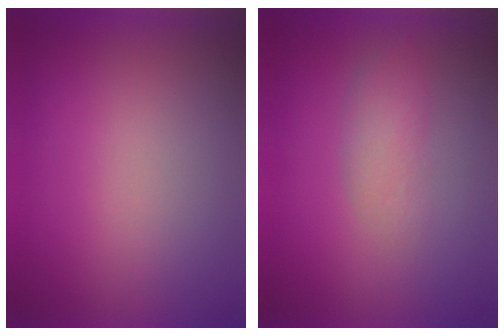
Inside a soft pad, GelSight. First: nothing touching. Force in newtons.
{"total": 3.9}